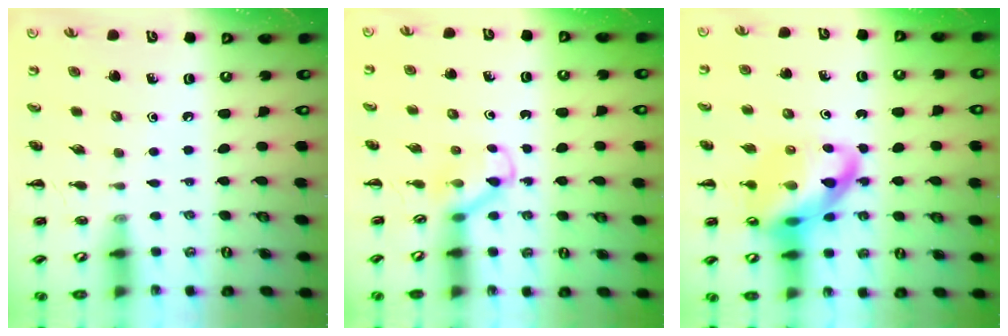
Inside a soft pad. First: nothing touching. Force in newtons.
{"total": 3.6, "press": 3.4, "slide": 1.2}
{"total": 16.2, "press": 15.9, "slide": 3.2}